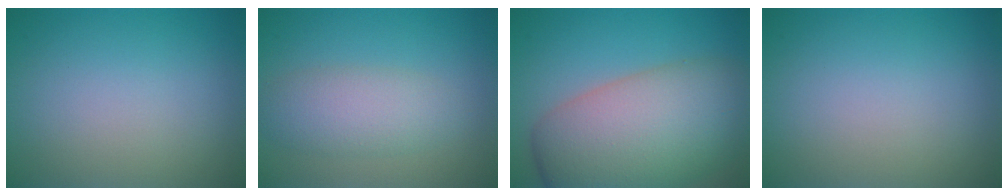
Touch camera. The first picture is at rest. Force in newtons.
{"total": 3.9, "press": 3.9, "slide": 0.0}
{"total": 11.8, "press": 11.8, "slide": 0.5}
{"total": 0.0}